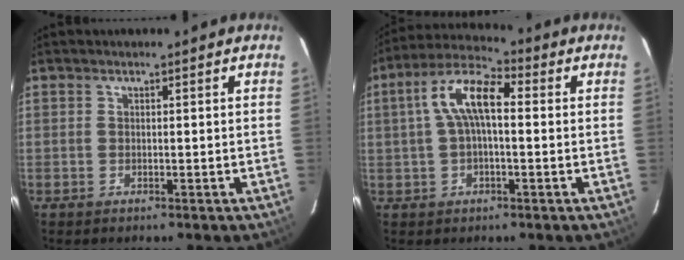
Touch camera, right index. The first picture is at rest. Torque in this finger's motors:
{"motor_torque": [0.31, 0.03, 0.33, 0.14]}